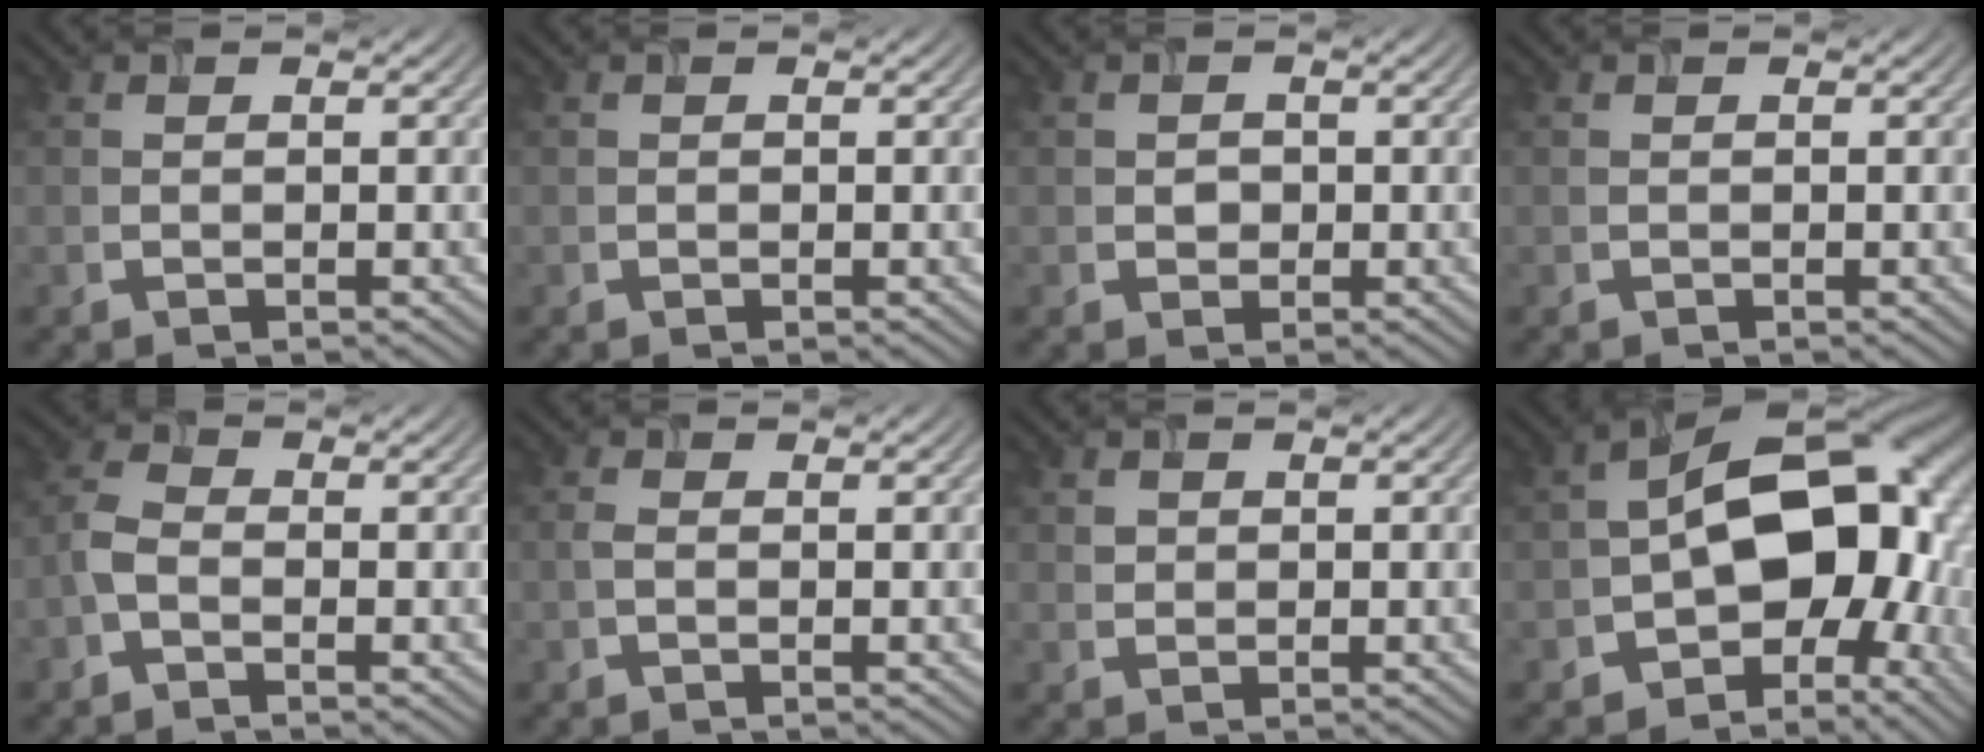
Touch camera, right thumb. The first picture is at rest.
{"total": 0.0}
{"total": 1.2, "force": [-0.1, 1.2, 0.3], "torque": [-0.006, -0.005, -0.004]}
{"total": 0.0}
{"total": 2.6, "force": [-1.3, 1.4, 1.9], "torque": [-0.047, 0.003, -0.038]}
{"total": 0.9, "force": [-0.1, 0.4, 0.8], "torque": [-0.022, 0.001, -0.004]}
{"total": 0.8, "force": [0.3, 0.8, 0.1], "torque": [-0.003, -0.003, 0.005]}
{"total": 16.4, "force": [-2.3, 10.8, 12.1], "torque": [-0.162, -0.017, -0.040]}